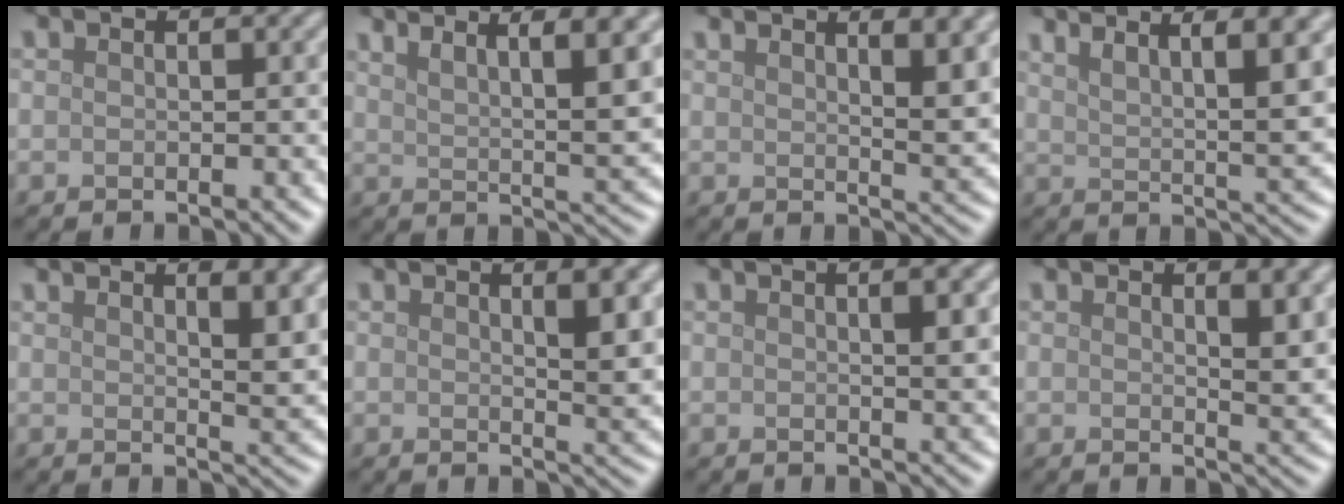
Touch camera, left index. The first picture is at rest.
{"total": 7.8, "force": [4.6, 1.9, 6.0], "torque": [-0.058, 0.016, 0.061]}
{"total": 7.0, "force": [3.8, 2.4, 5.4], "torque": [-0.040, 0.020, 0.042]}
{"total": 8.2, "force": [5.1, 1.9, 6.1], "torque": [-0.062, 0.019, 0.065]}
{"total": 6.3, "force": [3.4, 2.1, 4.9], "torque": [-0.036, 0.015, 0.039]}
{"total": 4.5, "force": [1.7, 1.3, 4.0], "torque": [-0.045, -0.002, 0.025]}
{"total": 3.1, "force": [0.9, 0.8, 2.9], "torque": [-0.032, 0.007, 0.010]}
{"total": 3.5, "force": [1.6, 1.0, 3.0], "torque": [-0.033, -0.004, 0.024]}